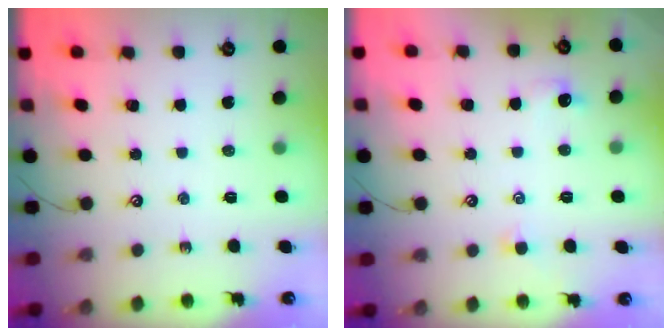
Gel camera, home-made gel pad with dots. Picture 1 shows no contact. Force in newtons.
{"total": 1.4, "press": 1.3, "slide": 0.6}